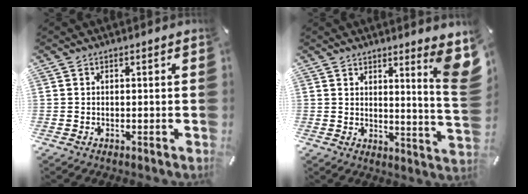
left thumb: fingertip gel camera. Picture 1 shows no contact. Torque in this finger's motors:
{"motor_torque": [0.86, -0.47, 0.32, 0.03, 0.01]}